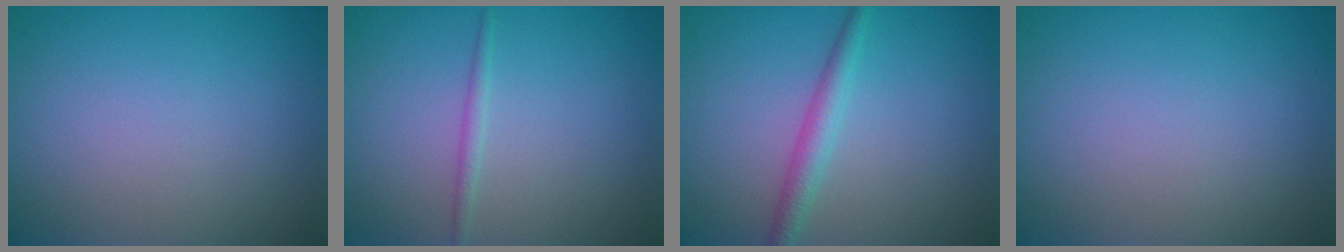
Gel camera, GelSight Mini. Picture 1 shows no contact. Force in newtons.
{"total": 0.9, "press": 0.9, "slide": 0.0}
{"total": 2.2, "press": 2.2, "slide": 0.0}
{"total": 0.0}